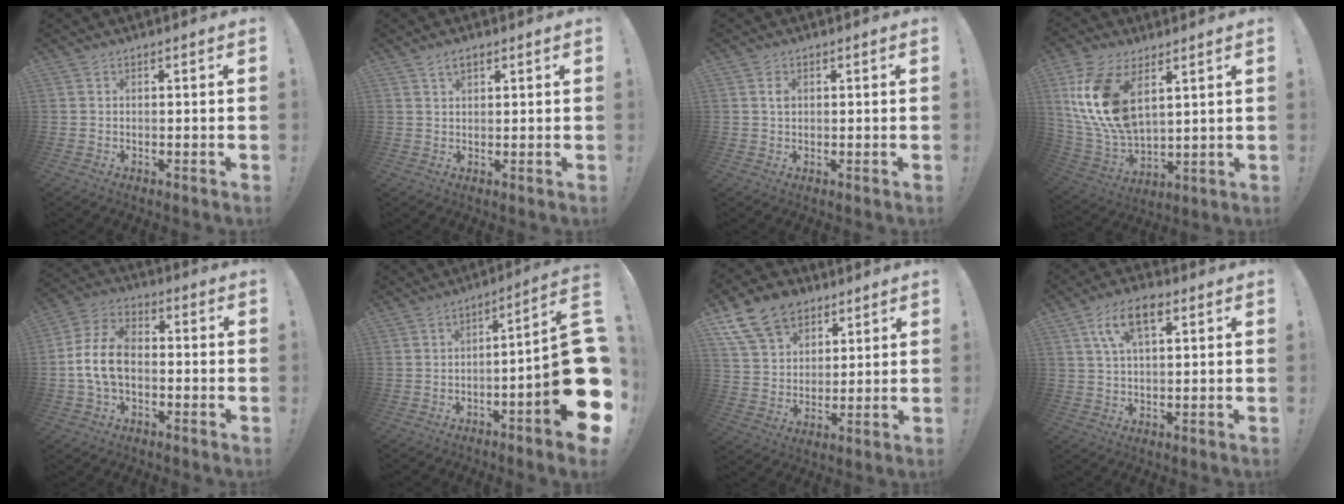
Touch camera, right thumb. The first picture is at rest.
{"total": 2.9, "force": [1.7, 1.4, 1.9], "torque": [-0.032, 0.000, 0.029]}
{"total": 1.7, "force": [0.4, 1.3, 1.1], "torque": [-0.014, 0.000, 0.005]}
{"total": 17.8, "force": [7.5, 9.9, 12.7], "torque": [-0.277, -0.036, 0.139]}
{"total": 12.0, "force": [-1.9, 8.2, 8.5], "torque": [-0.166, 0.019, -0.029]}
{"total": 17.4, "force": [-3.9, 1.6, 16.9], "torque": [-0.236, 0.006, -0.062]}
{"total": 15.4, "force": [9.0, 10.8, 6.3], "torque": [-0.104, -0.049, 0.174]}
{"total": 10.3, "force": [4.5, 4.9, 7.9], "torque": [-0.135, 0.007, 0.082]}